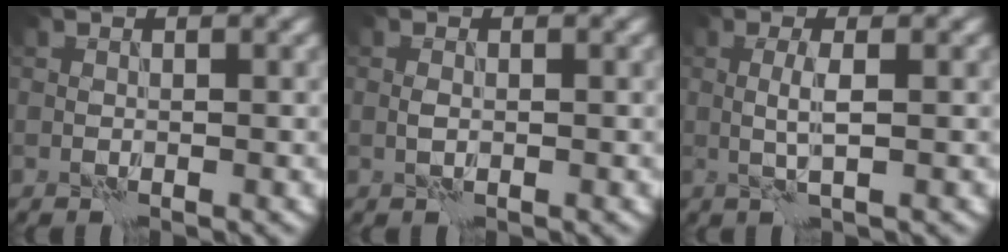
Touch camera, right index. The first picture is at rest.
{"total": 0.6, "force": [-0.1, 0.3, 0.5], "torque": [-0.014, 0.000, -0.001]}
{"total": 1.8, "force": [0.2, 0.1, 1.8], "torque": [-0.040, 0.002, 0.005]}